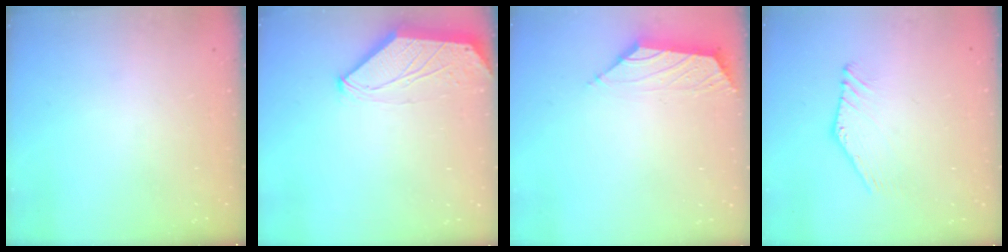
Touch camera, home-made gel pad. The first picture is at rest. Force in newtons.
{"total": 0.0}
{"total": 0.8, "press": 0.5, "slide": 0.6}
{"total": 2.0, "press": 2.0, "slide": 0.0}